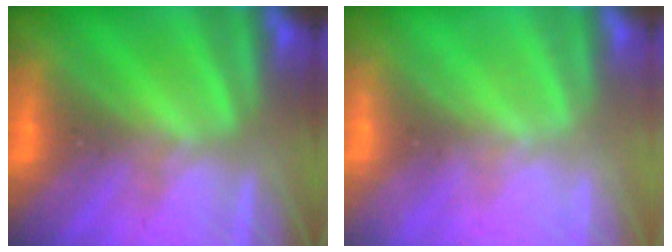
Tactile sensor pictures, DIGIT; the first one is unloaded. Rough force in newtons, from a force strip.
{"total": 2.3}